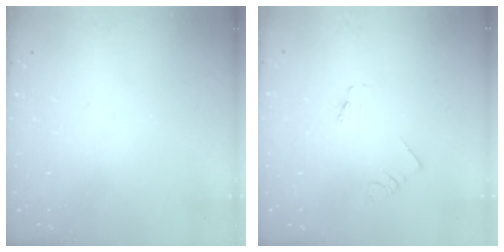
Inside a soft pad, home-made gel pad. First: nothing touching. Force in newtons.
{"total": 0.0}